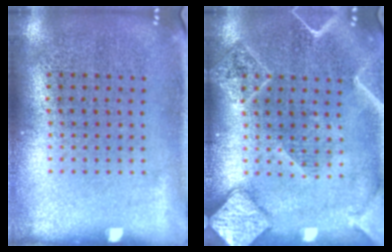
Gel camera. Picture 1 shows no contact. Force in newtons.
{"total": 2.1, "press": 2.1, "slide": 0.2}